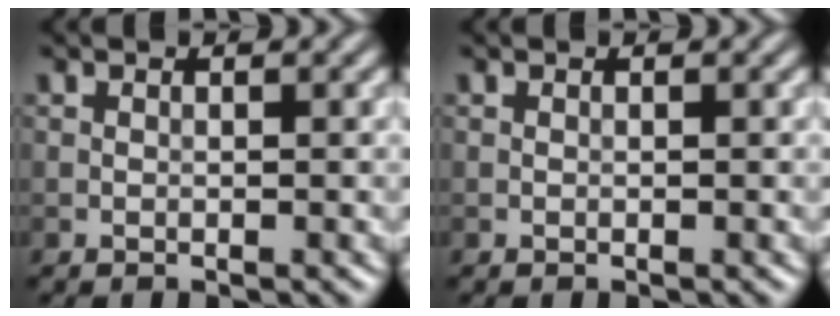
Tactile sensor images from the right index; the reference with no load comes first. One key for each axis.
{"total": 0.0}